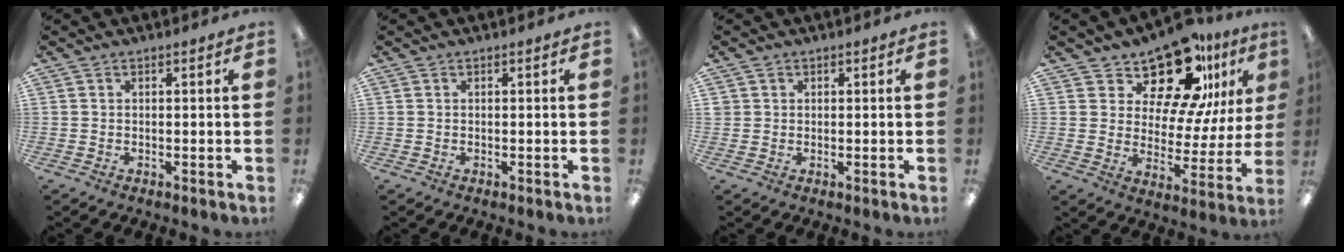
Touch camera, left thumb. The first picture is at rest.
{"total": 0.0}
{"total": 1.4, "force": [0.5, 1.4, 0.1], "torque": [-0.003, 0.003, 0.008]}
{"total": 17.6, "force": [13.5, 7.6, 8.4], "torque": [-0.141, -0.094, 0.234]}